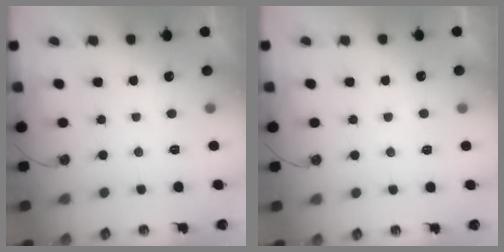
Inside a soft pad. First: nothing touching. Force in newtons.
{"total": 3.9, "press": 3.9, "slide": 0.5}